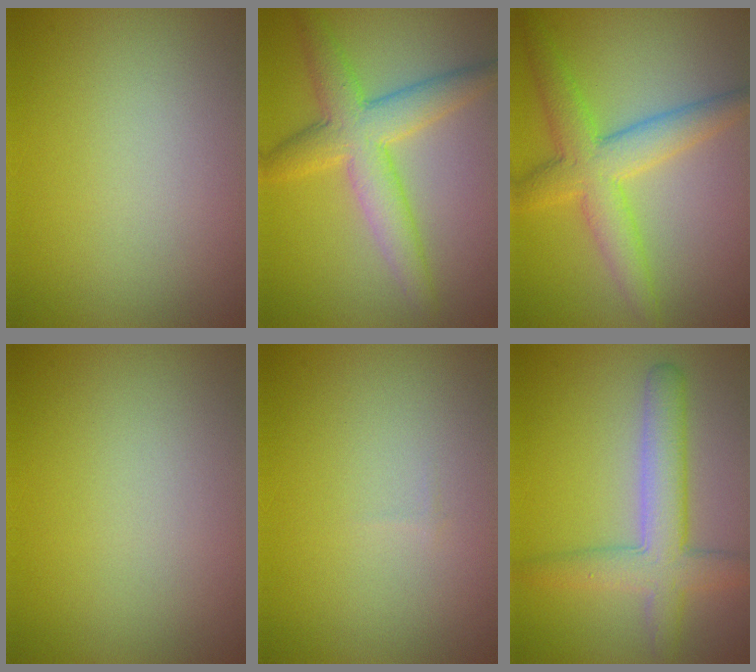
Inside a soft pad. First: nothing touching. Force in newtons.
{"total": 5.5, "press": 5.5, "slide": 0.1}
{"total": 5.3, "press": 5.3, "slide": 0.2}
{"total": 0.0}
{"total": 0.0}
{"total": 4.9, "press": 4.9, "slide": 0.2}